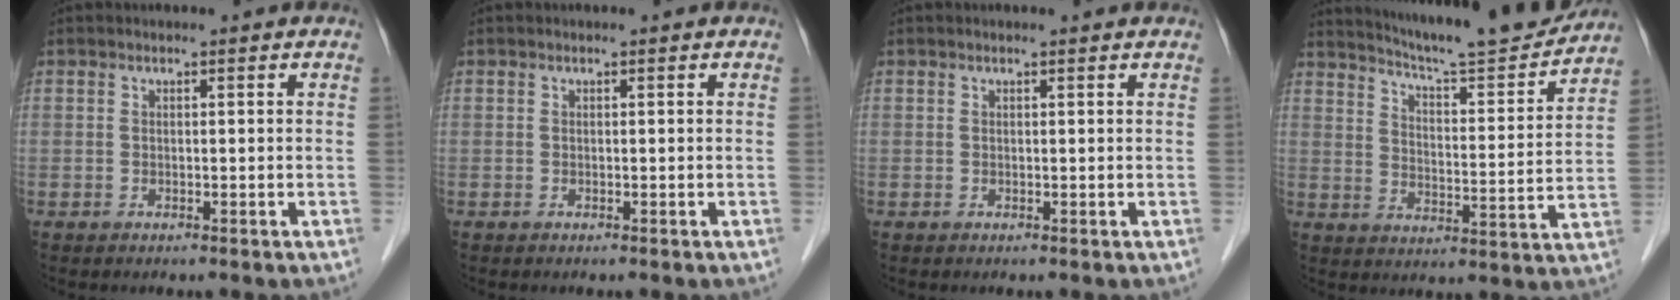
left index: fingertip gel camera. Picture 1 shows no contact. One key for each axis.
{"total": 0.0}
{"total": 1.4, "fx": 1.3, "fy": -0.1, "fz": 0.4, "tx": -0.012, "ty": 0.008, "tz": 0.016}
{"total": 16.9, "fx": 15.9, "fy": 0.1, "fz": 5.7, "tx": -0.095, "ty": -0.033, "tz": 0.225}